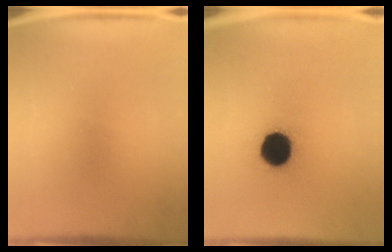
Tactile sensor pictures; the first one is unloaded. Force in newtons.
{"total": 12.4}